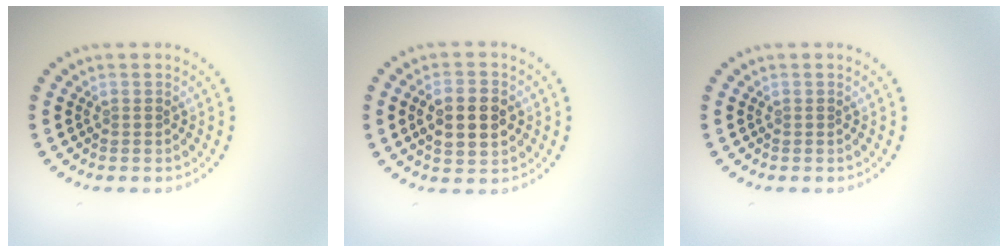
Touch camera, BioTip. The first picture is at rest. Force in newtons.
{"total": 4.7, "press": 4.7, "slide": 0.3}
{"total": 0.0}